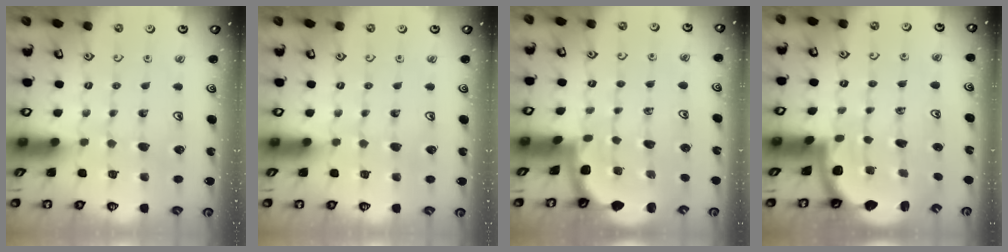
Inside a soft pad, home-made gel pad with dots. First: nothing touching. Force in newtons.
{"total": 0.0}
{"total": 1.9, "press": 1.9, "slide": 0.0}
{"total": 2.5, "press": 2.2, "slide": 1.1}